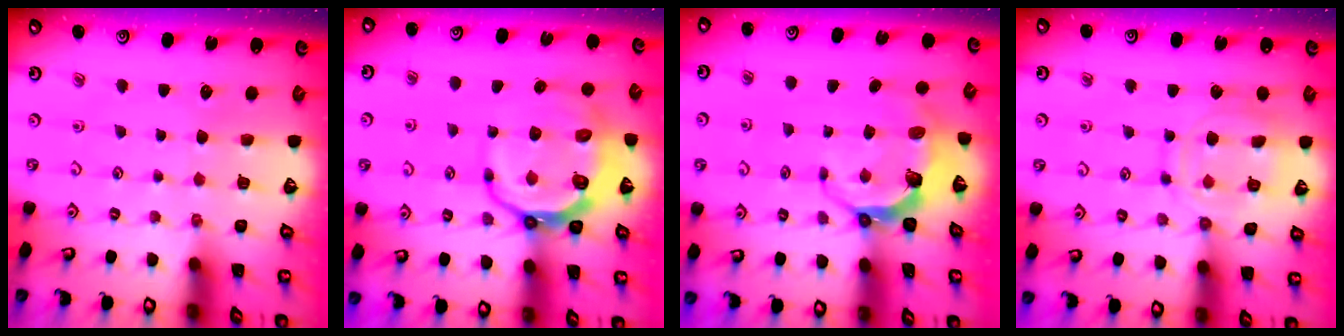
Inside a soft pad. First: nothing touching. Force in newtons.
{"total": 11.5, "press": 10.8, "slide": 3.9}
{"total": 7.4, "press": 6.2, "slide": 4.1}
{"total": 12.8, "press": 12.8, "slide": 1.0}